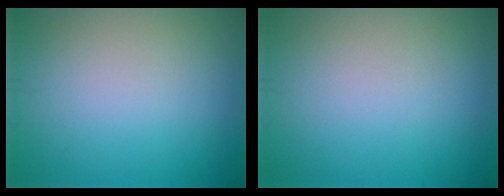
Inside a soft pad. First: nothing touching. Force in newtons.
{"total": 0.0}